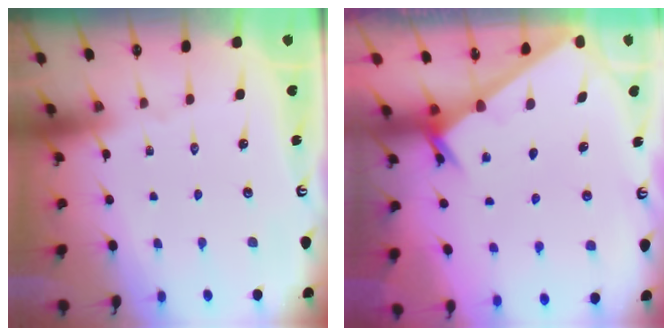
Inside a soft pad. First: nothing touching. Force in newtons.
{"total": 2.6, "press": 2.6, "slide": 0.2}